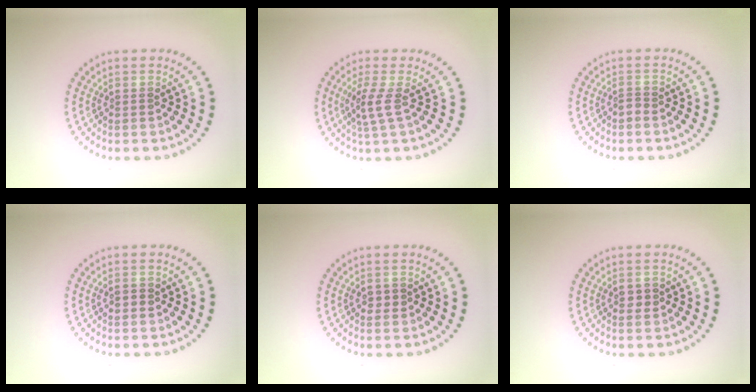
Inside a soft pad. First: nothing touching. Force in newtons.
{"total": 2.1, "press": 1.5, "slide": 1.5}
{"total": 1.0, "press": 0.6, "slide": 0.8}
{"total": 1.0, "press": 0.9, "slide": 0.3}
{"total": 1.0, "press": 1.0, "slide": 0.1}
{"total": 1.0, "press": 1.0, "slide": 0.1}